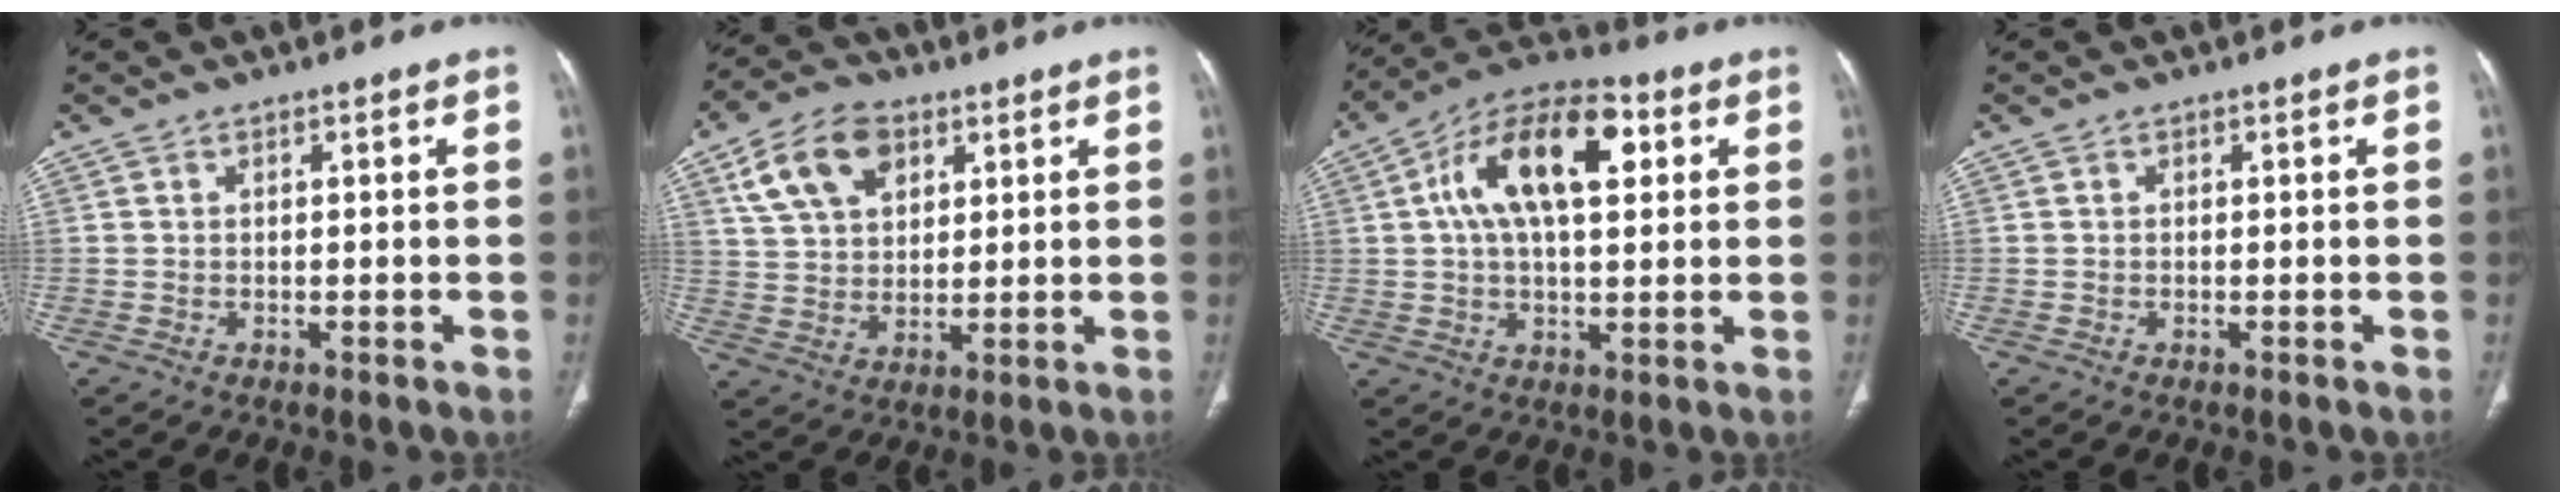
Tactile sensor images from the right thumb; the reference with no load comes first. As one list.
[{"total": 12.1, "force": [5.5, 7.8, 7.3], "torque": [-0.118, -0.006, 0.103]}, {"total": 17.0, "force": [4.6, 8.5, 14.0], "torque": [-0.222, 0.021, 0.069]}, {"total": 0.0}]